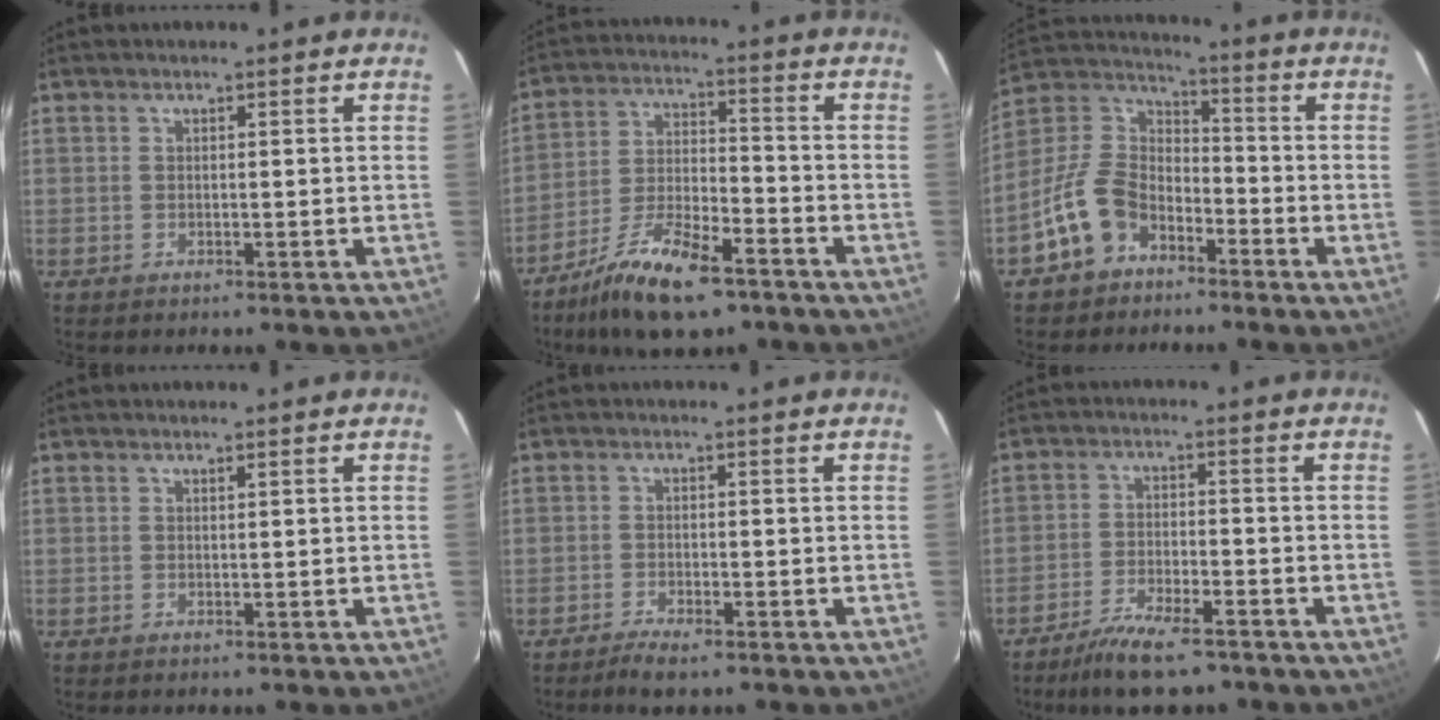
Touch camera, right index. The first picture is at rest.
{"total": 14.2, "force": [-10.1, 4.6, 8.9], "torque": [-0.186, -0.015, -0.185]}
{"total": 12.1, "force": [-7.1, 8.2, 5.4], "torque": [-0.128, 0.032, -0.129]}
{"total": 0.0}
{"total": 3.2, "force": [-2.5, 0.7, 1.8], "torque": [-0.051, -0.005, -0.050]}
{"total": 9.6, "force": [-7.7, 2.5, 5.1], "torque": [-0.117, -0.015, -0.134]}